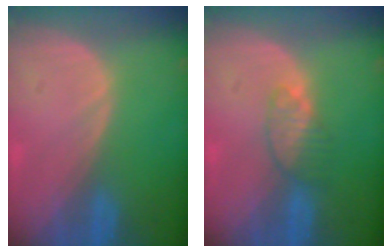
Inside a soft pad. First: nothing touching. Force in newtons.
{"total": 3.4, "press": 3.4, "slide": 0.2}